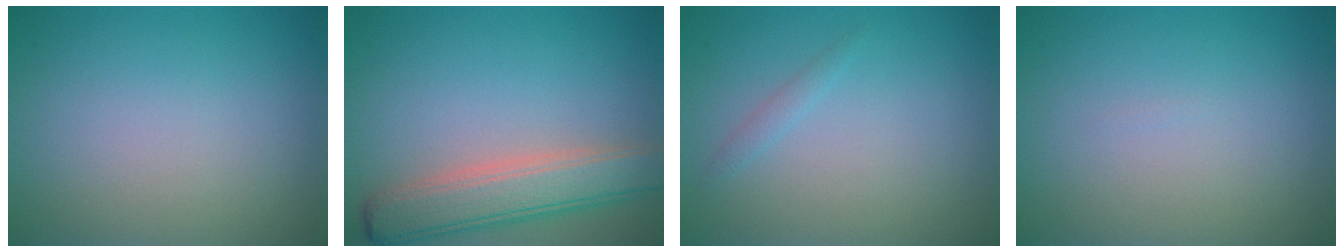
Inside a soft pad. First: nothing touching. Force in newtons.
{"total": 5.4, "press": 5.4, "slide": 0.5}
{"total": 0.8, "press": 0.8, "slide": 0.0}
{"total": 0.0}